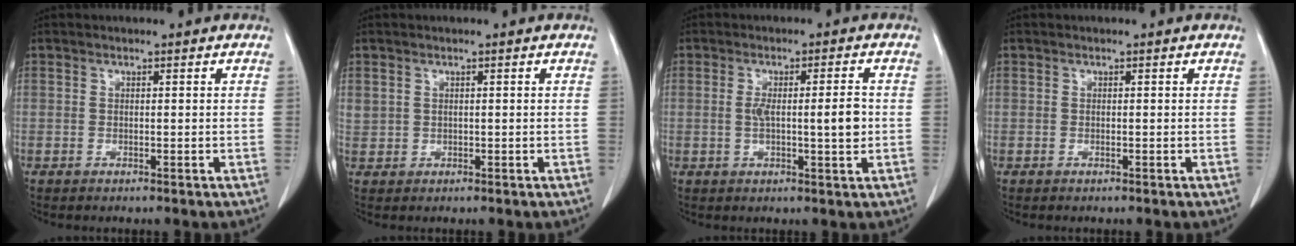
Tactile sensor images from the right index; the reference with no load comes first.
{"total": 1.8, "force": [0.8, 1.6, 0.4], "torque": [-0.004, 0.014, 0.022]}
{"total": 5.6, "force": [0.0, 1.0, 5.6], "torque": [-0.091, 0.004, 0.005]}
{"total": 0.0}